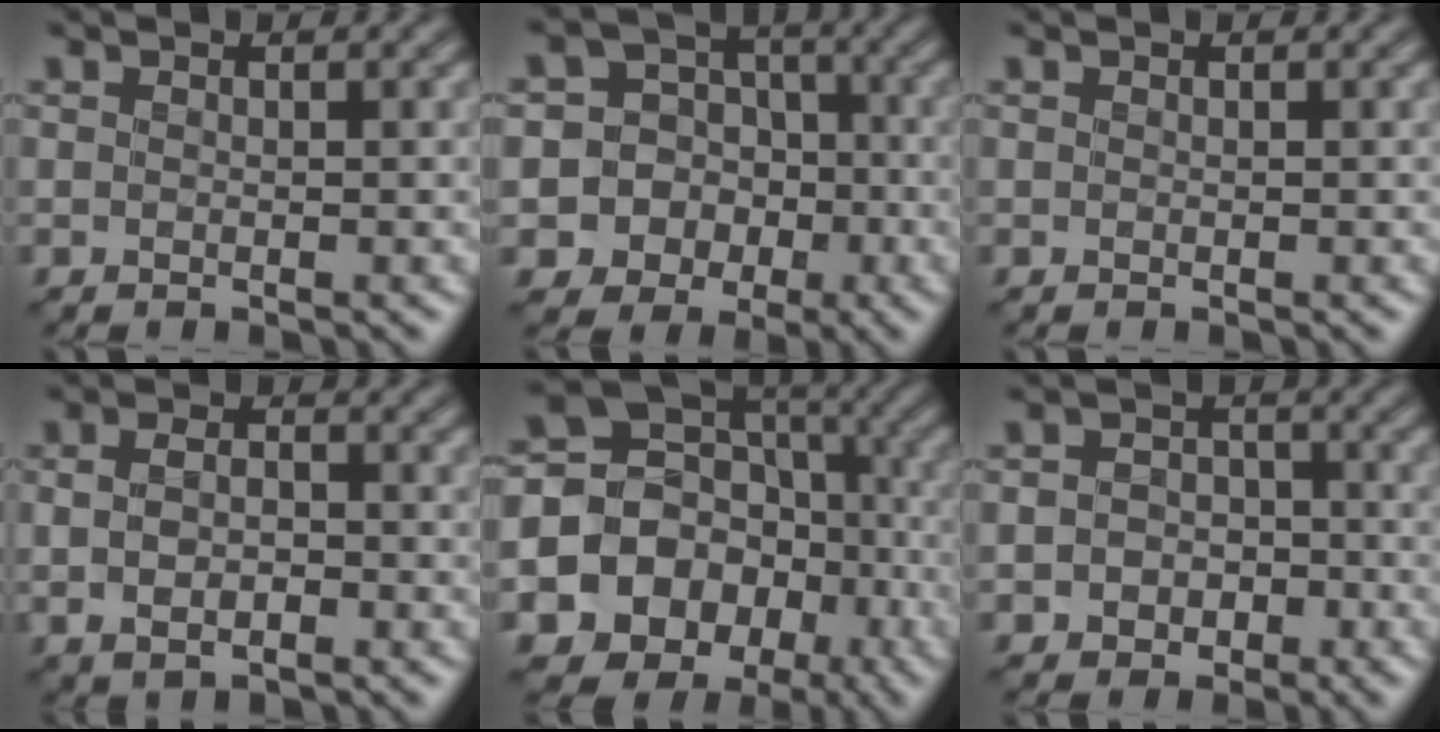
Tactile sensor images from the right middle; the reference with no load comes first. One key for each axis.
{"total": 10.2, "fx": -3.7, "fy": 9.4, "fz": 1.8, "tx": -0.044, "ty": -0.006, "tz": -0.076}
{"total": 0.0}
{"total": 3.6, "fx": -0.3, "fy": 2.3, "fz": 2.7, "tx": -0.044, "ty": 0.001, "tz": -0.003}
{"total": 16.7, "fx": -6.1, "fy": 14.5, "fz": 5.8, "tx": -0.129, "ty": -0.023, "tz": -0.100}
{"total": 3.5, "fx": -1.2, "fy": 3.0, "fz": 1.4, "tx": 0.004, "ty": -0.002, "tz": -0.028}